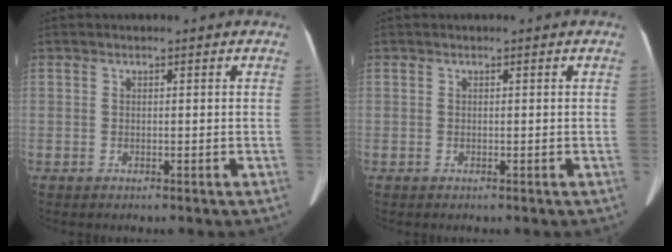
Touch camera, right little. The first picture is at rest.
{"total": 0.0}